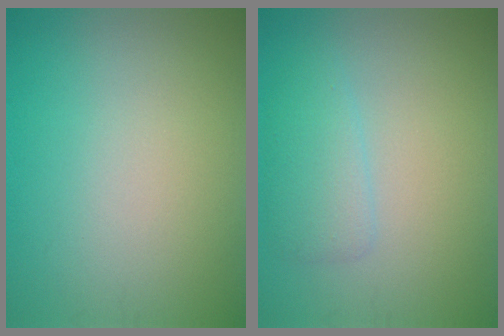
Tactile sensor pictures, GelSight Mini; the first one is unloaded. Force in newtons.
{"total": 2.5, "press": 2.5, "slide": 0.1}